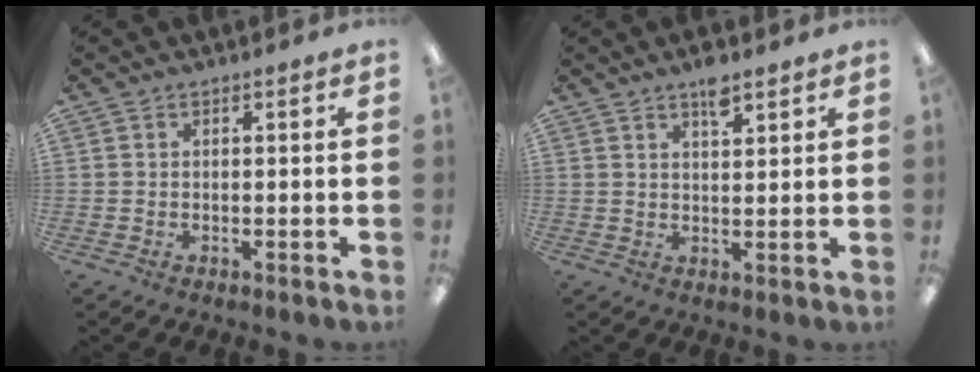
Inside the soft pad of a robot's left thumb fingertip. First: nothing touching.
{"total": 7.2, "force": [5.4, 2.4, 4.1], "torque": [-0.061, -0.030, 0.091]}